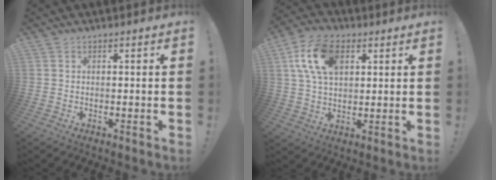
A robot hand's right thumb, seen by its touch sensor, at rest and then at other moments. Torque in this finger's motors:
{"motor_torque": [0.35, 0.77, 0.63, -0.36, 0.10]}